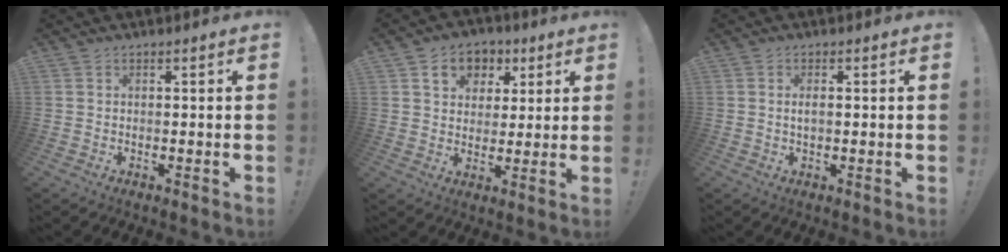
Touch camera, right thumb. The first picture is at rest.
{"total": 9.5, "force": [3.9, 7.8, 3.7], "torque": [-0.049, -0.014, 0.077]}
{"total": 1.8, "force": [0.0, 0.6, 1.7], "torque": [-0.027, 0.001, -0.002]}